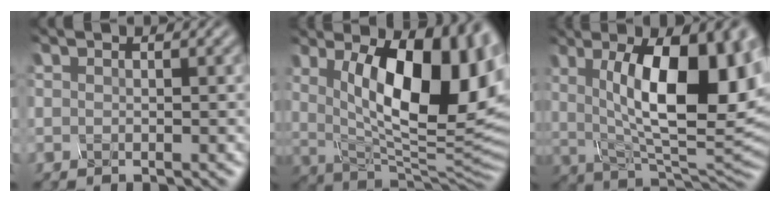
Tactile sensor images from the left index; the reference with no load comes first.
{"total": 14.7, "force": [3.2, 6.1, 13.0], "torque": [-0.162, -0.004, 0.045]}
{"total": 13.9, "force": [2.3, 5.1, 12.7], "torque": [-0.180, 0.003, 0.032]}